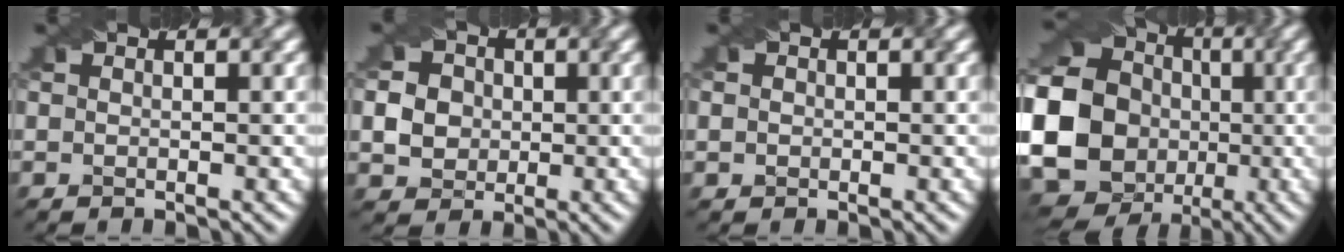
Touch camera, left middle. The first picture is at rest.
{"total": 6.3, "force": [1.0, 5.7, 2.4], "torque": [-0.057, 0.032, 0.014]}
{"total": 2.1, "force": [0.9, 1.7, 0.9], "torque": [-0.011, 0.017, 0.004]}
{"total": 23.7, "force": [-3.7, 22.1, 7.8], "torque": [-0.182, -0.007, -0.095]}